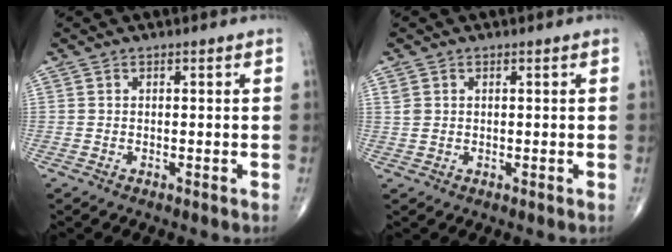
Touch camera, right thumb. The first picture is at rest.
{"total": 1.7, "force": [0.6, 1.4, 0.9], "torque": [-0.017, 0.002, 0.016]}